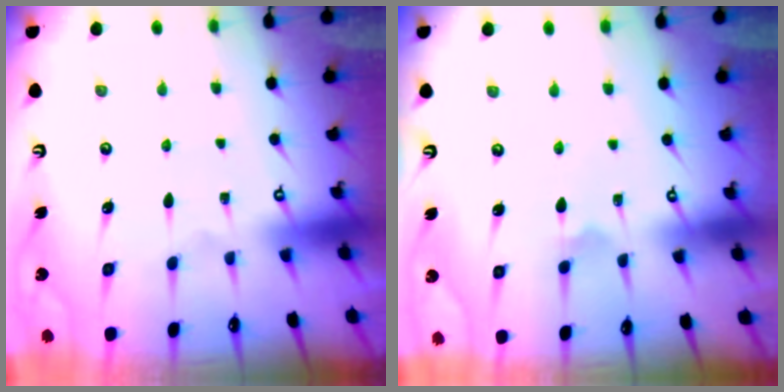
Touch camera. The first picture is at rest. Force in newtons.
{"total": 2.9, "press": 2.9, "slide": 0.6}